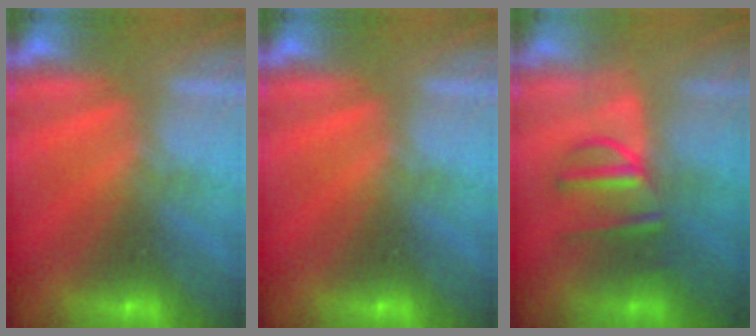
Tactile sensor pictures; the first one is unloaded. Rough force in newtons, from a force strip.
{"total": 0.0}
{"total": 2.9}